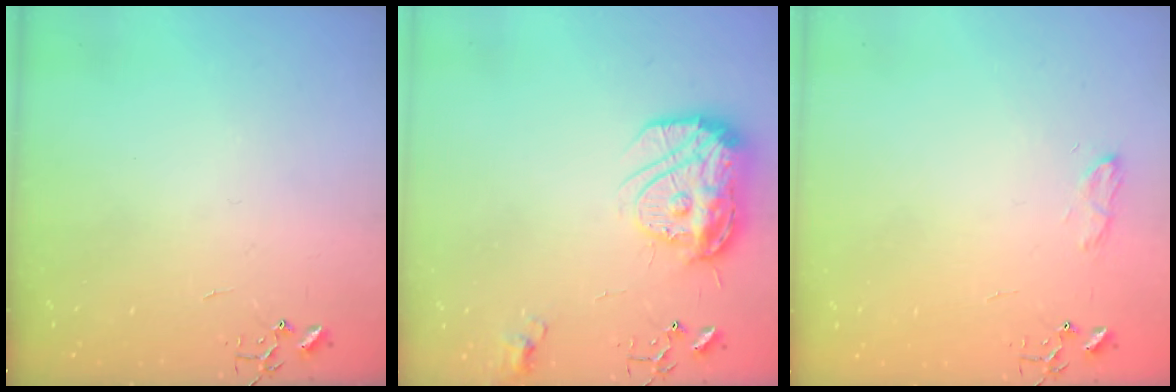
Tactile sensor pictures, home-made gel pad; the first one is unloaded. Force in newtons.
{"total": 15.0, "press": 14.9, "slide": 1.1}
{"total": 7.9, "press": 7.8, "slide": 0.9}